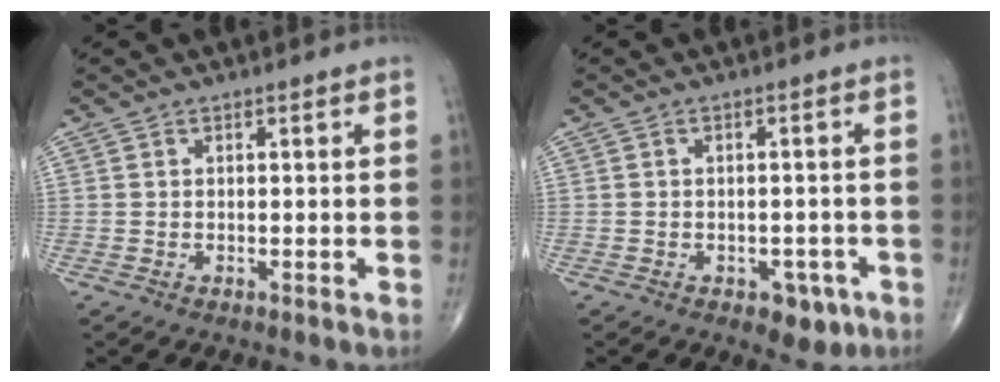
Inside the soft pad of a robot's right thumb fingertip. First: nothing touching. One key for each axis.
{"total": 4.8, "fx": -2.4, "fy": 3.0, "fz": 2.9, "tx": -0.015, "ty": 0.011, "tz": -0.027}